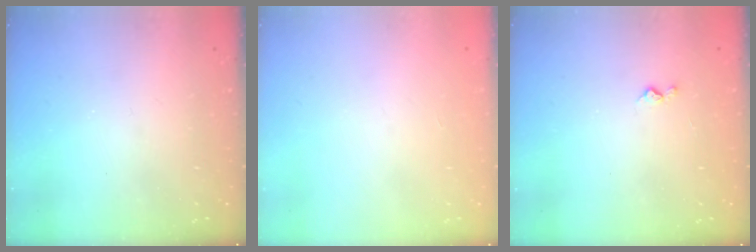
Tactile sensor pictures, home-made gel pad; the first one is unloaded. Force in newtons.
{"total": 0.0}
{"total": 3.0, "press": 3.0, "slide": 0.5}